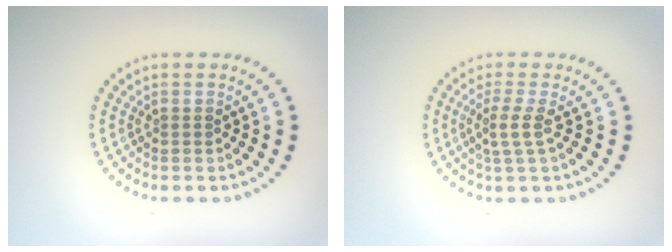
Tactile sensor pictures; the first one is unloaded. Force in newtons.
{"total": 2.1, "press": 1.5, "slide": 1.4}